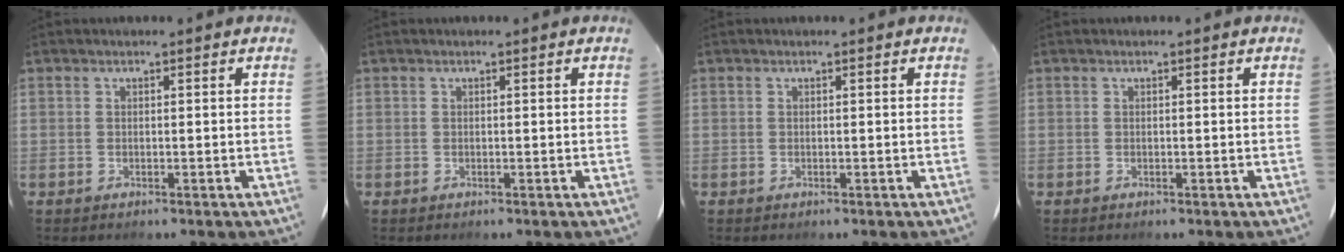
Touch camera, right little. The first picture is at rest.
{"total": 0.0}
{"total": 0.0}
{"total": 0.0}